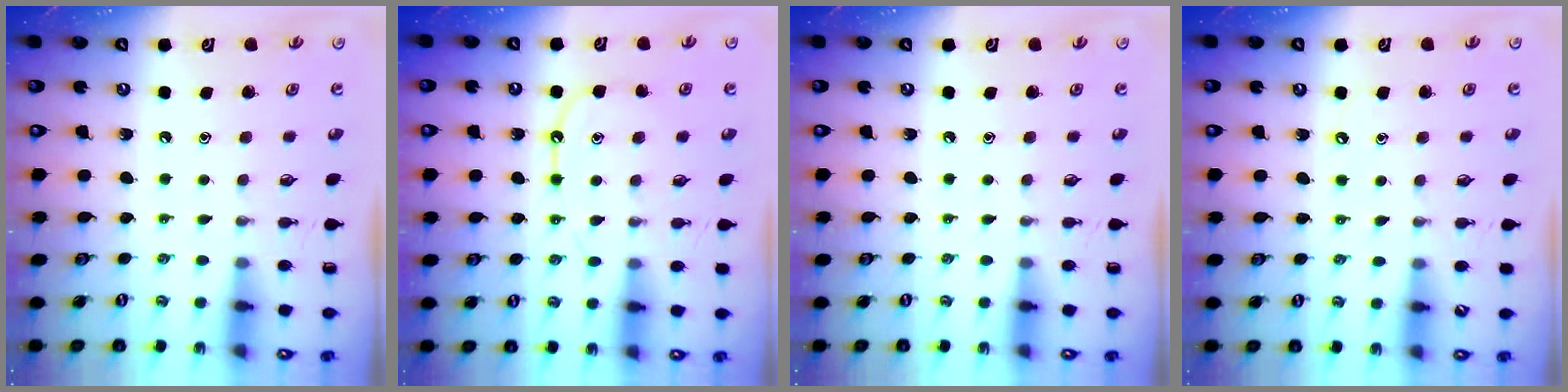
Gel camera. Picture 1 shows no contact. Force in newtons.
{"total": 10.5, "press": 10.5, "slide": 1.0}
{"total": 0.0}
{"total": 2.9, "press": 2.8, "slide": 0.5}